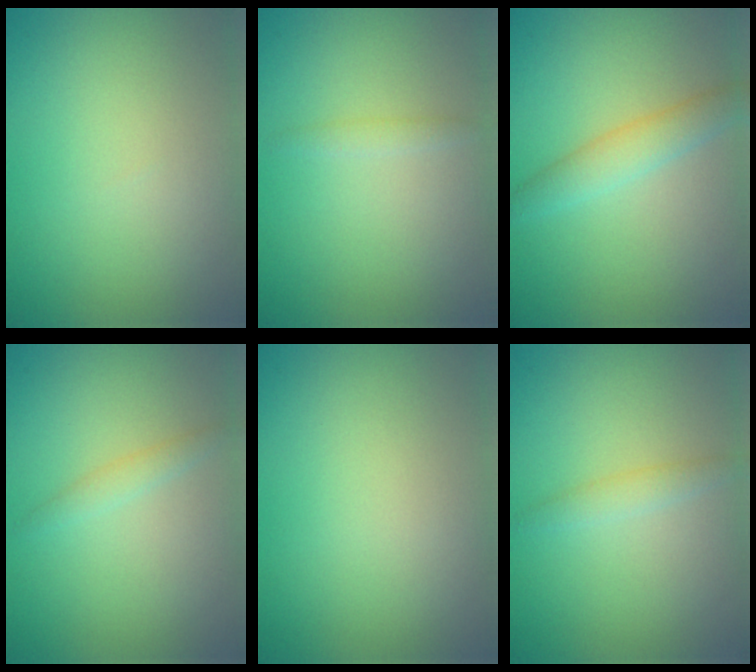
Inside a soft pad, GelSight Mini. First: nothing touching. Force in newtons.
{"total": 0.8, "press": 0.8, "slide": 0.1}
{"total": 2.7, "press": 2.7, "slide": 0.1}
{"total": 1.1, "press": 1.1, "slide": 0.0}
{"total": 0.0}
{"total": 1.4, "press": 1.4, "slide": 0.1}